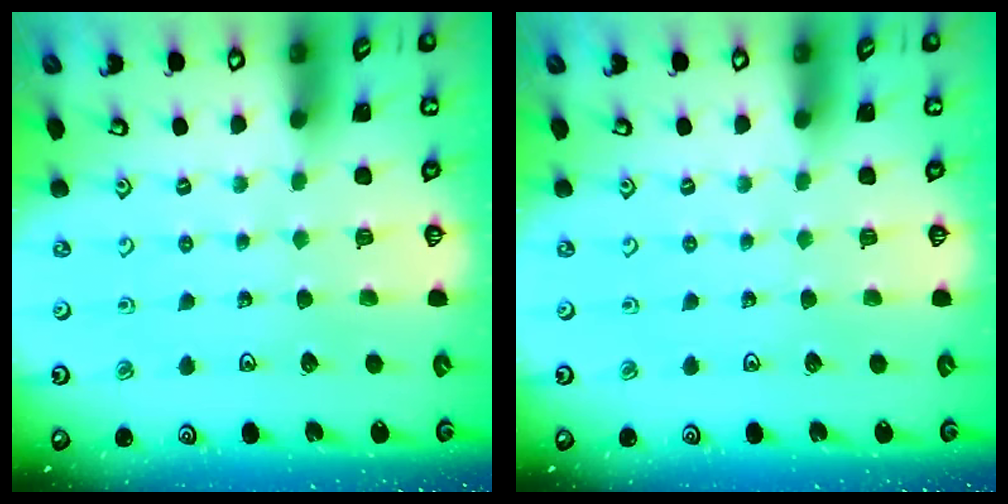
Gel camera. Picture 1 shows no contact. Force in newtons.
{"total": 0.0}